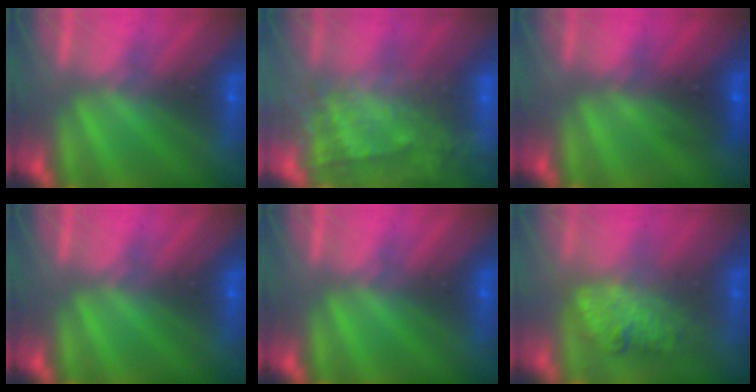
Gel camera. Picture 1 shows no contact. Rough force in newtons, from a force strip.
{"total": 8.5}
{"total": 2.6}
{"total": 0.0}
{"total": 0.0}
{"total": 3.0}